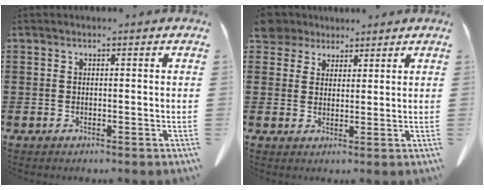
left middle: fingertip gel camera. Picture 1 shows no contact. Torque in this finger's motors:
{"motor_torque": [1.45, 0.69, 0.39, 0.13]}